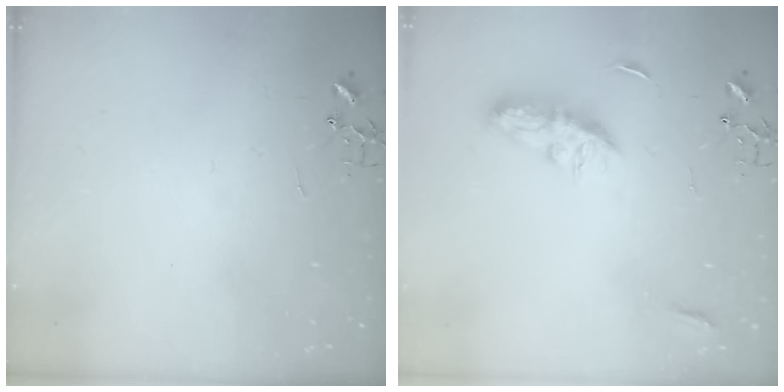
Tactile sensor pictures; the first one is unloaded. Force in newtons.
{"total": 8.2, "press": 8.1, "slide": 0.6}